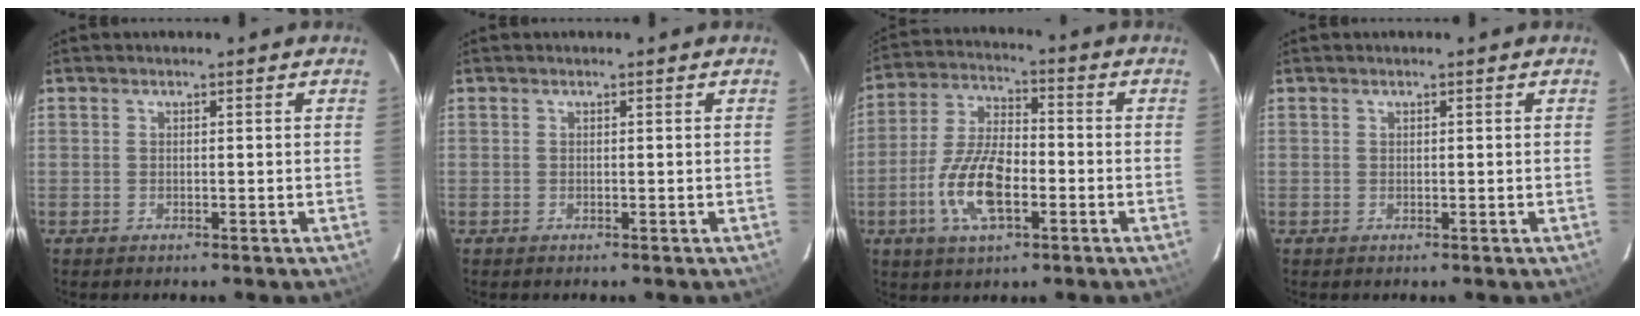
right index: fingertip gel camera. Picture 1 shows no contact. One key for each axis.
{"total": 0.0}
{"total": 12.3, "fx": -4.2, "fy": 5.3, "fz": 10.3, "tx": -0.217, "ty": 0.000, "tz": -0.078}
{"total": 0.0}